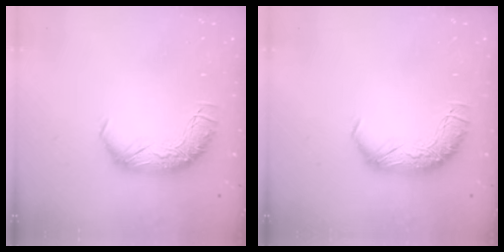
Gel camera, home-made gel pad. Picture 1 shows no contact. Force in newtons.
{"total": 0.0}